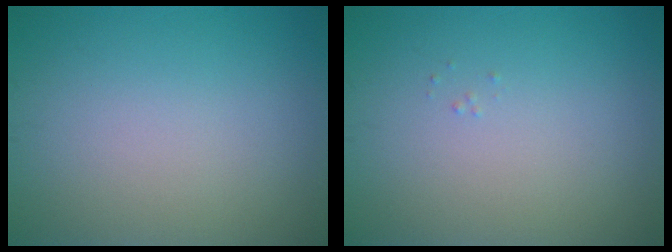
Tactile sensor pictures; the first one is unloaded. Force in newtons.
{"total": 0.0}